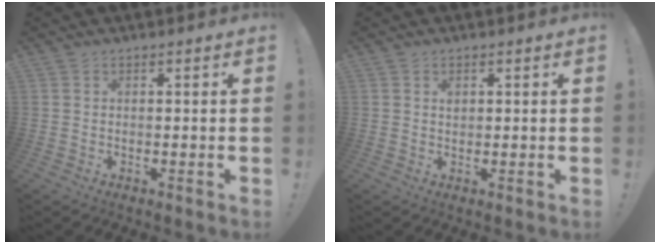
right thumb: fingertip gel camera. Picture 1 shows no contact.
{"total": 0.9, "force": [0.4, 0.8, 0.3], "torque": [-0.007, 0.001, 0.007]}